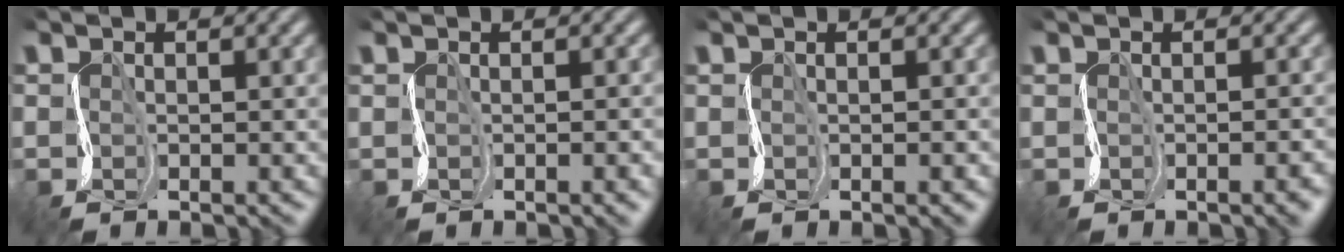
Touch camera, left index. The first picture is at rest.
{"total": 2.9, "force": [0.0, 1.4, 2.6], "torque": [-0.015, 0.008, 0.005]}
{"total": 1.4, "force": [0.0, 0.7, 1.3], "torque": [-0.002, 0.003, 0.003]}
{"total": 3.9, "force": [-1.1, 1.8, 3.2], "torque": [-0.005, 0.008, -0.003]}